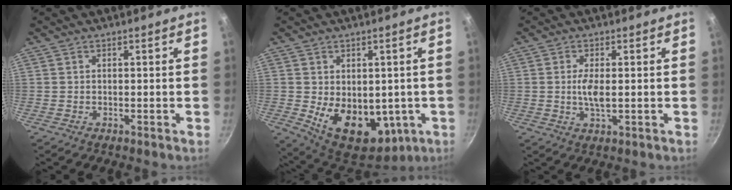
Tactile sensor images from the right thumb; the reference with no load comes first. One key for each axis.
{"total": 16.1, "fx": -2.3, "fy": 10.6, "fz": 11.8, "tx": -0.145, "ty": -0.025, "tz": -0.005}
{"total": 4.0, "fx": 0.1, "fy": 1.4, "fz": 3.7, "tx": -0.079, "ty": -0.003, "tz": 0.001}